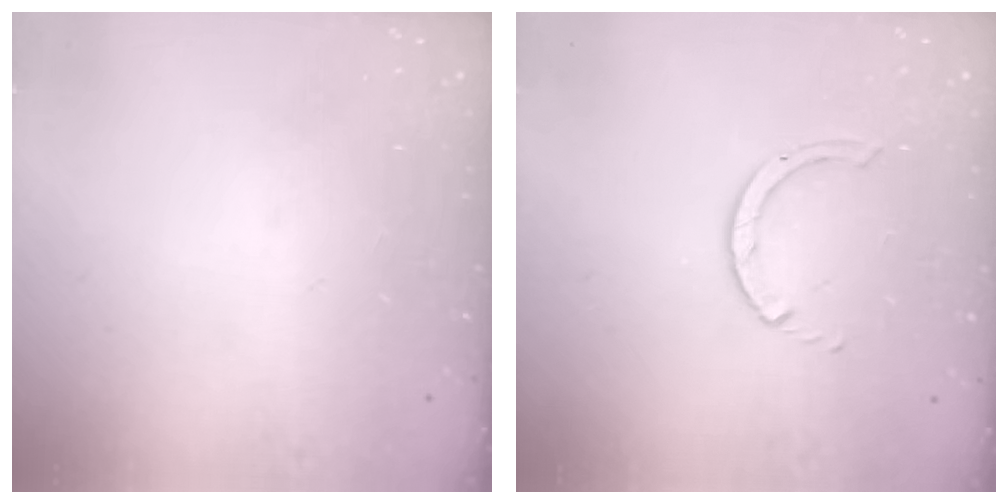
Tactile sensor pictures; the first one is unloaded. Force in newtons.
{"total": 1.7, "press": 1.7, "slide": 0.1}